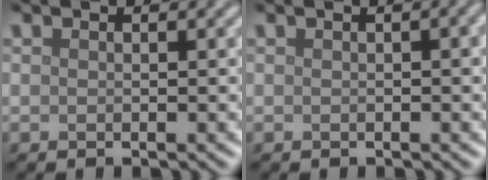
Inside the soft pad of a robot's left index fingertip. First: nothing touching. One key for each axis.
{"total": 1.9, "fx": 0.1, "fy": 0.5, "fz": 1.8, "tx": -0.020, "ty": 0.006, "tz": 0.001}